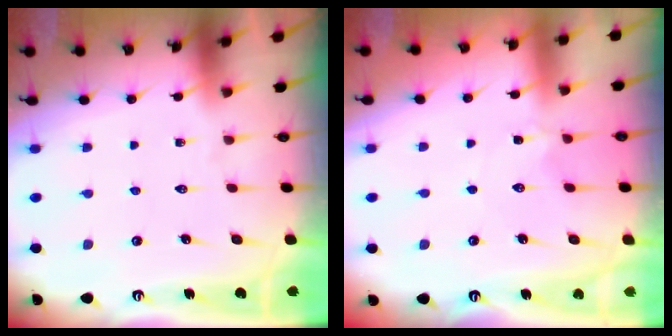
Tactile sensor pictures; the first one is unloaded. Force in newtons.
{"total": 2.2, "press": 2.2, "slide": 0.4}